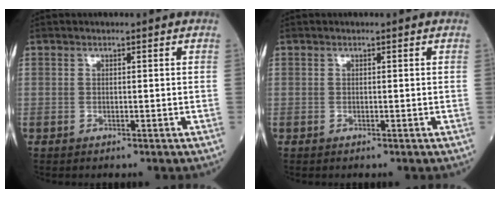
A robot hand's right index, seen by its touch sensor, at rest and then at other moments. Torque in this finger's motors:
{"motor_torque": [-0.24, 0.02, 0.04, 0.01]}